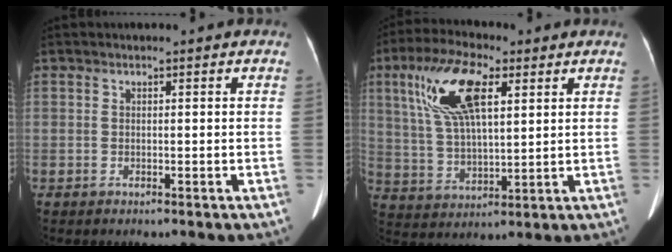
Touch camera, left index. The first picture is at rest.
{"total": 12.9, "force": [5.3, 4.5, 10.9], "torque": [-0.228, 0.020, 0.101]}